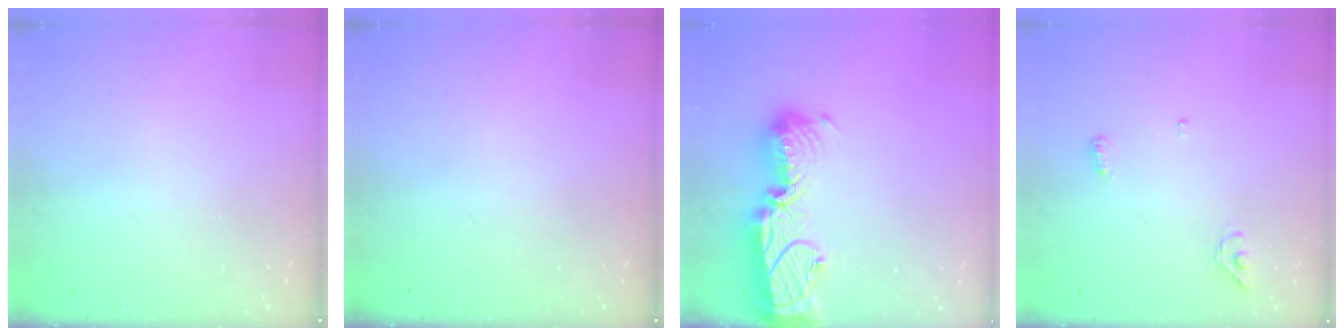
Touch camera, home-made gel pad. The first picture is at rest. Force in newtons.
{"total": 0.0}
{"total": 17.8, "press": 17.8, "slide": 1.2}
{"total": 4.4, "press": 4.3, "slide": 0.9}